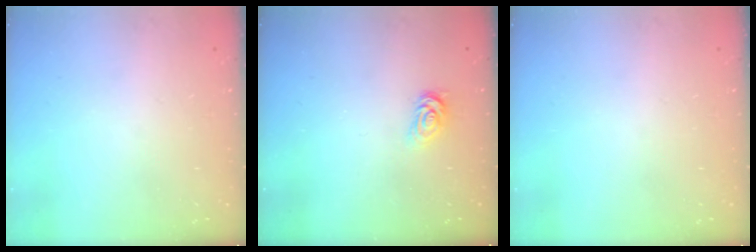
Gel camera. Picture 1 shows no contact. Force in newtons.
{"total": 2.5, "press": 2.5, "slide": 0.4}
{"total": 0.0}